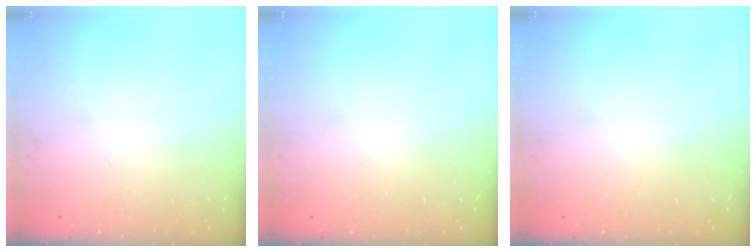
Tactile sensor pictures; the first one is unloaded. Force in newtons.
{"total": 0.0}
{"total": 0.0}